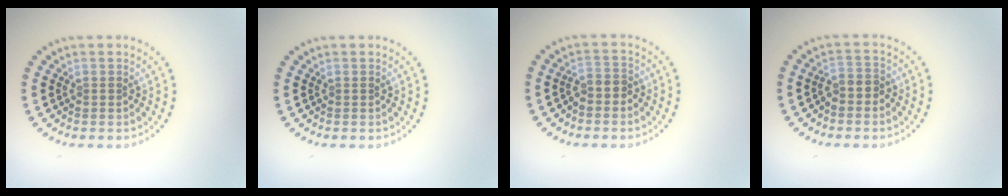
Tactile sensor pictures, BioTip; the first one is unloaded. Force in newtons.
{"total": 0.0}
{"total": 1.3, "press": 1.0, "slide": 0.8}
{"total": 1.3, "press": 1.0, "slide": 0.8}